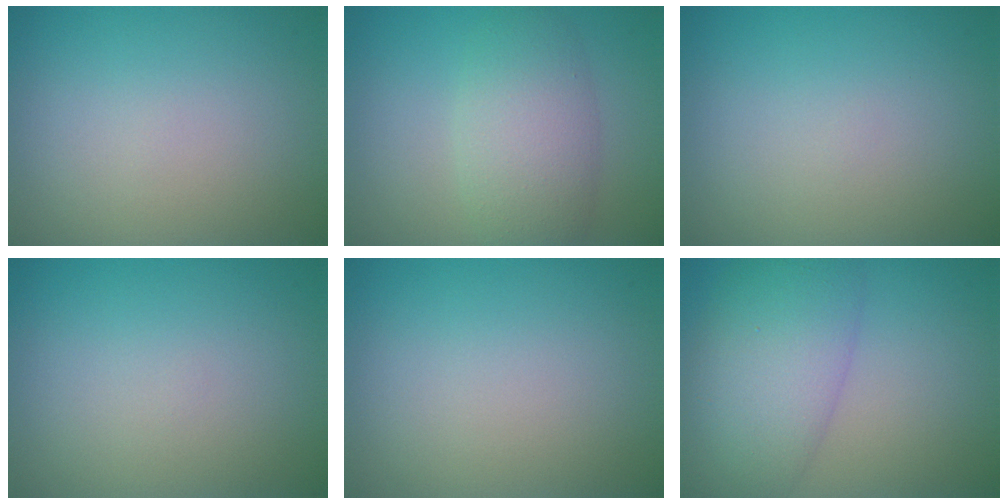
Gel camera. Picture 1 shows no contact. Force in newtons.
{"total": 4.8, "press": 4.8, "slide": 0.1}
{"total": 0.0}
{"total": 0.0}
{"total": 0.0}
{"total": 7.9, "press": 7.9, "slide": 0.2}